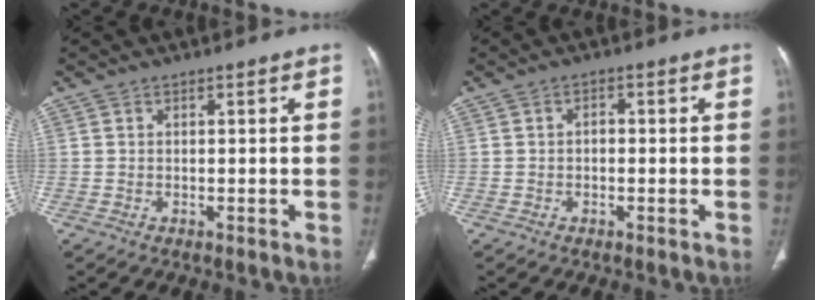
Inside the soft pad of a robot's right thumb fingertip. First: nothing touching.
{"total": 1.3, "force": [-0.2, 0.9, 0.9], "torque": [-0.007, 0.007, -0.006]}